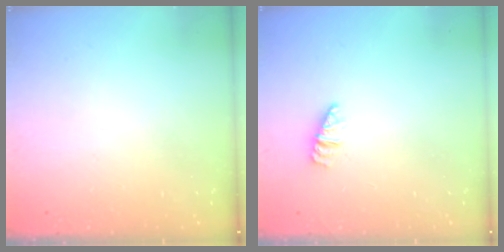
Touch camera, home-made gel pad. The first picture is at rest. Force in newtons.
{"total": 1.1, "press": 1.1, "slide": 0.2}